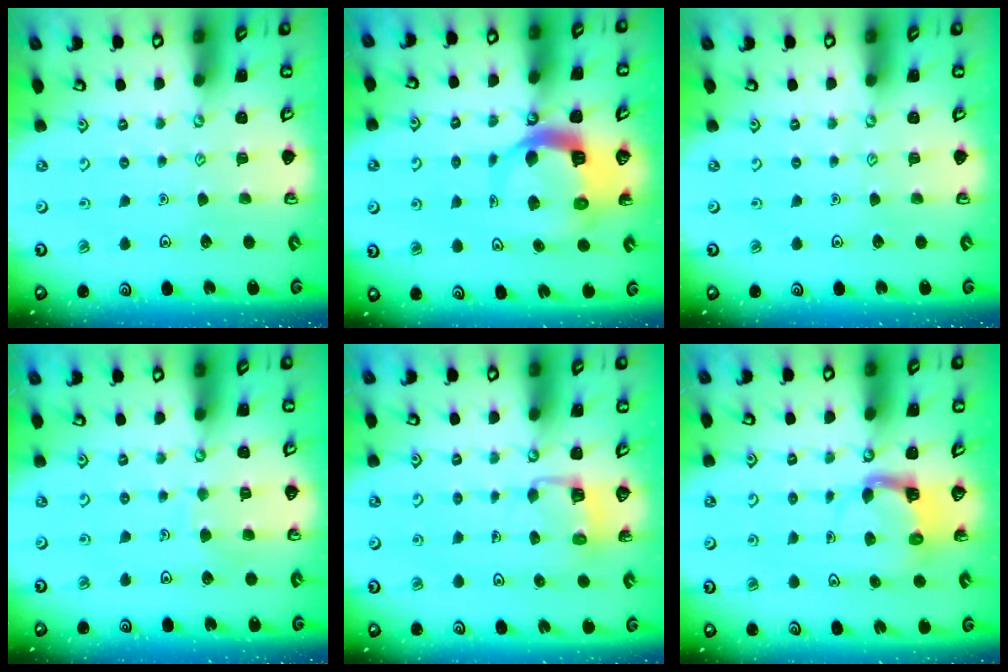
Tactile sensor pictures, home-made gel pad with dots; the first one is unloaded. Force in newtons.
{"total": 8.7, "press": 8.6, "slide": 1.2}
{"total": 0.0}
{"total": 5.3, "press": 5.2, "slide": 0.2}
{"total": 3.4, "press": 3.4, "slide": 0.2}
{"total": 3.9, "press": 3.9, "slide": 0.2}